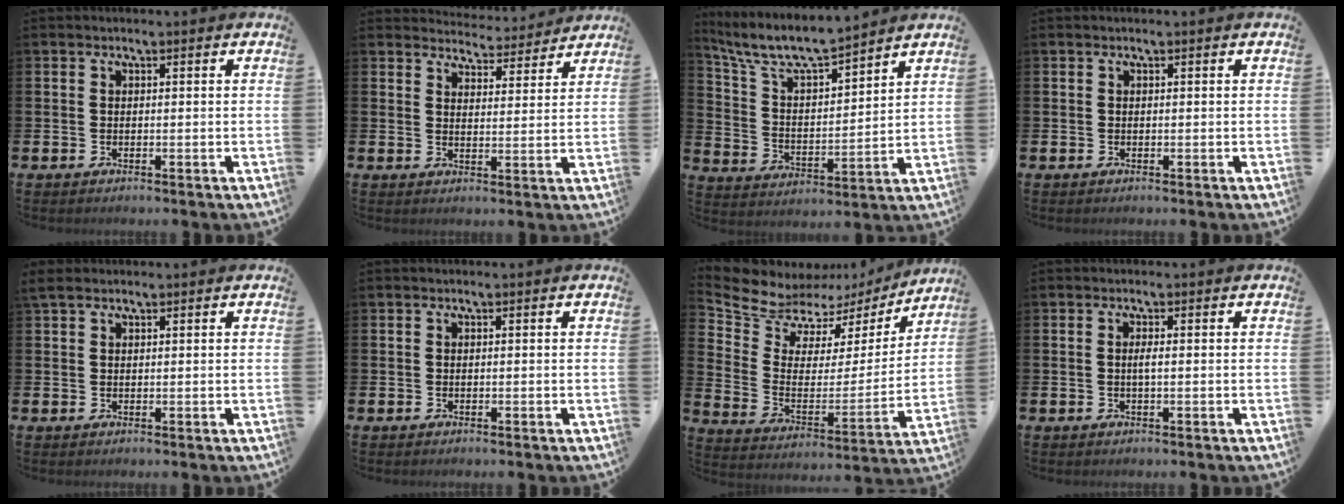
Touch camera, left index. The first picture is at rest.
{"total": 4.3, "force": [4.3, 0.6, -0.2], "torque": [0.006, -0.040, 0.071]}
{"total": 8.2, "force": [7.6, 1.3, 2.8], "torque": [-0.094, -0.049, 0.134]}
{"total": 0.0}
{"total": 1.7, "force": [1.4, 0.8, 0.6], "torque": [-0.008, 0.004, 0.024]}
{"total": 0.0}
{"total": 7.8, "force": [6.9, 3.6, 0.8], "torque": [-0.062, -0.054, 0.122]}
{"total": 0.9, "force": [-0.1, 0.1, 0.9], "torque": [-0.016, -0.002, -0.002]}